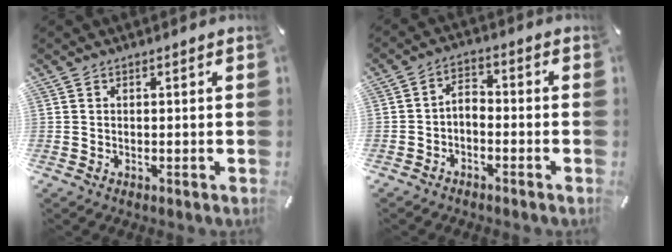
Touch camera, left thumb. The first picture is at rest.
{"total": 3.5, "force": [-2.6, 1.9, 1.3], "torque": [-0.030, 0.013, -0.054]}